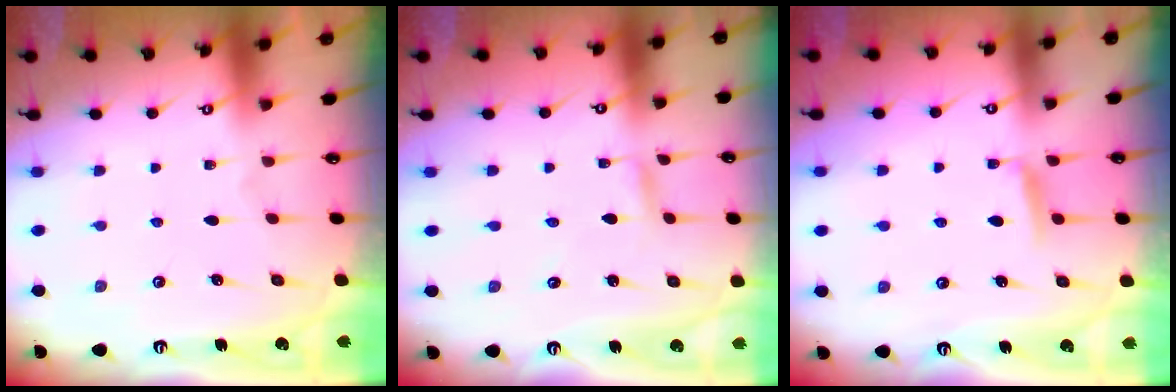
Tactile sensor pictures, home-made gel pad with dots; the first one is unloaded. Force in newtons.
{"total": 2.5, "press": 2.5, "slide": 0.2}
{"total": 5.2, "press": 5.2, "slide": 0.7}